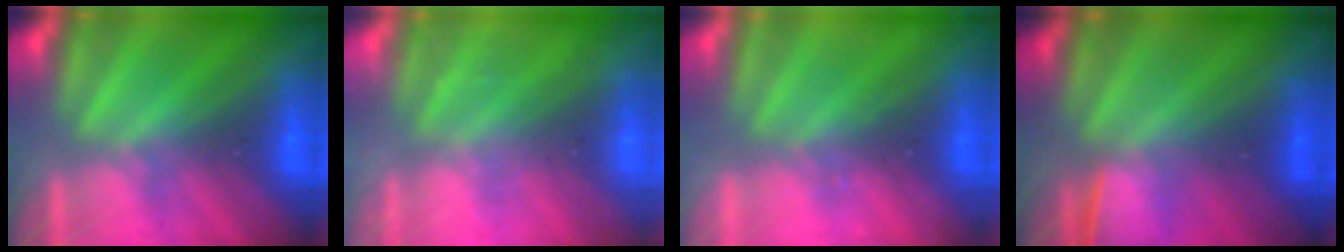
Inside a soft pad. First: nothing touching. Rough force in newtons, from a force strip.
{"total": 2.2}
{"total": 2.3}
{"total": 1.4}